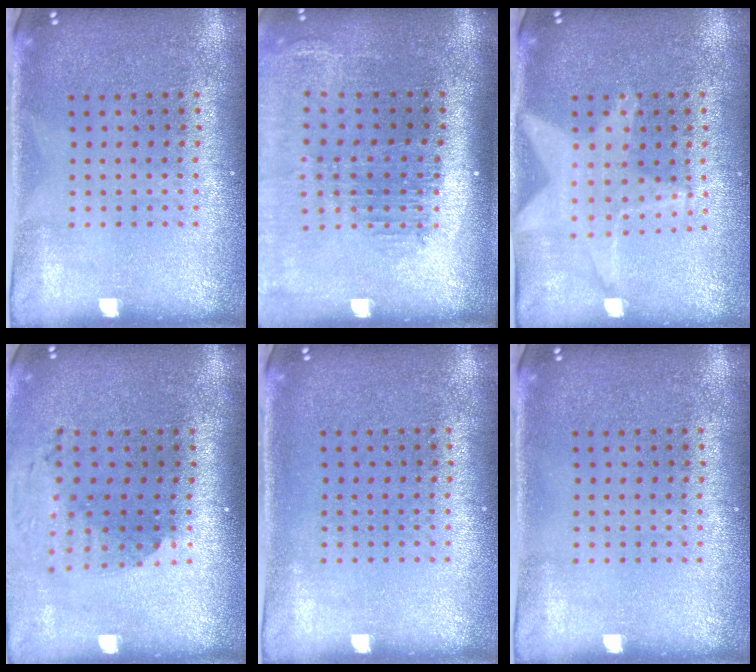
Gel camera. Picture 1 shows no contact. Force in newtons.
{"total": 2.1, "press": 1.7, "slide": 1.2}
{"total": 1.2, "press": 1.2, "slide": 0.2}
{"total": 1.9, "press": 1.4, "slide": 1.3}
{"total": 0.0}
{"total": 0.0}